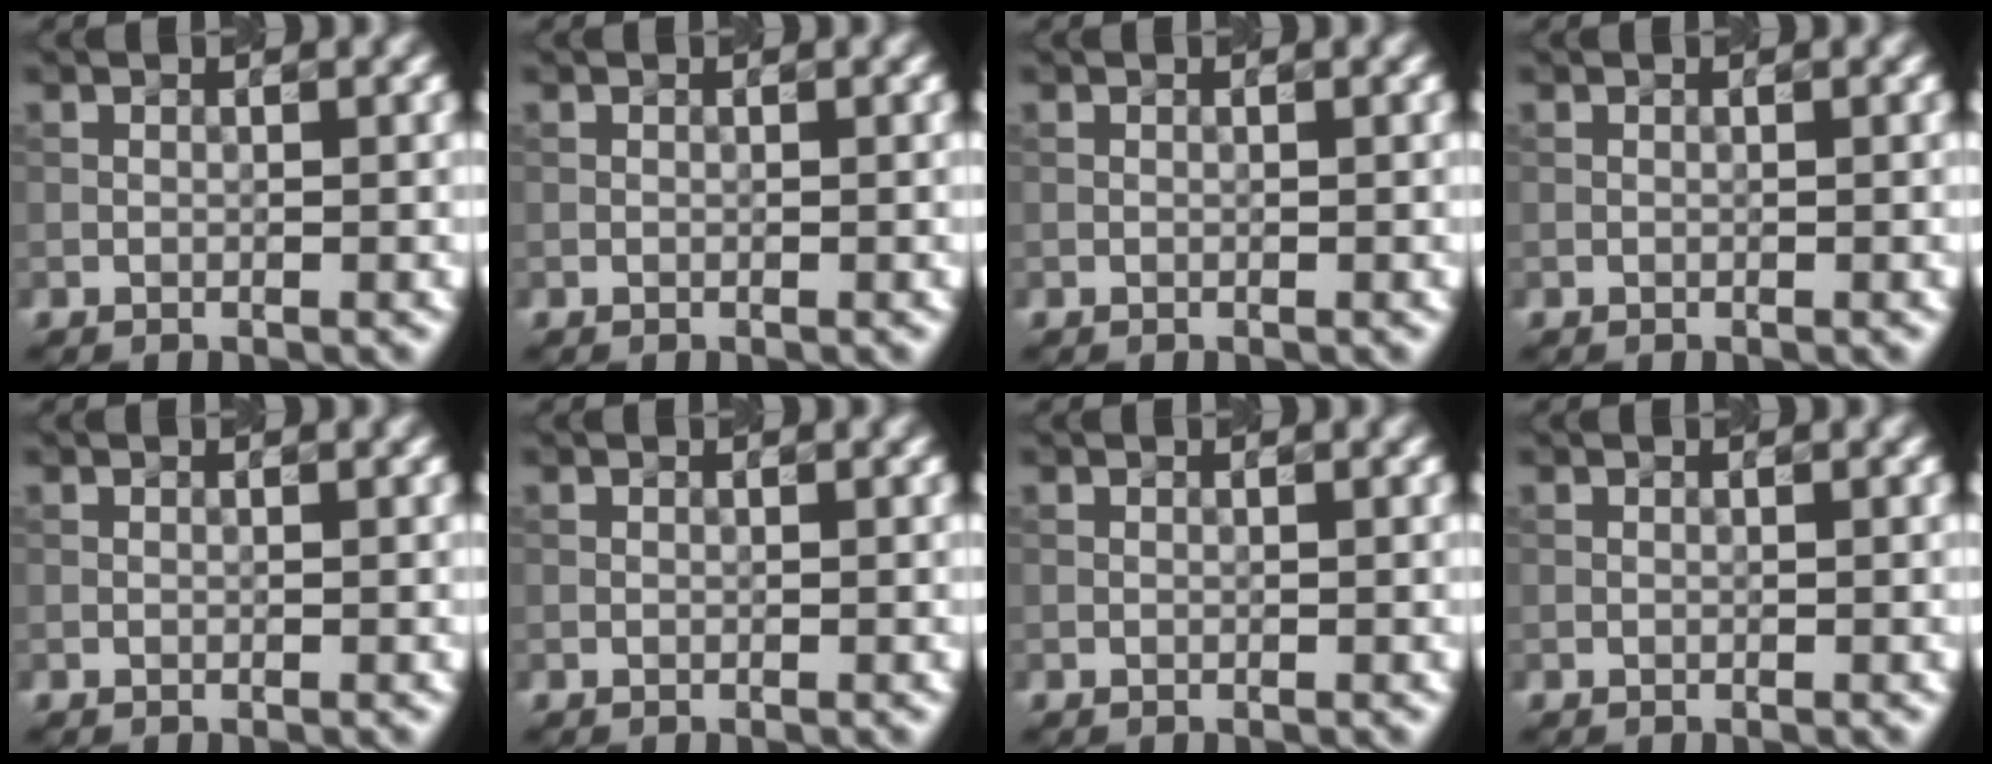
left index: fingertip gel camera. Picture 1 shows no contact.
{"total": 0.0}
{"total": 0.0}
{"total": 0.0}
{"total": 0.0}
{"total": 0.0}
{"total": 0.0}
{"total": 0.0}